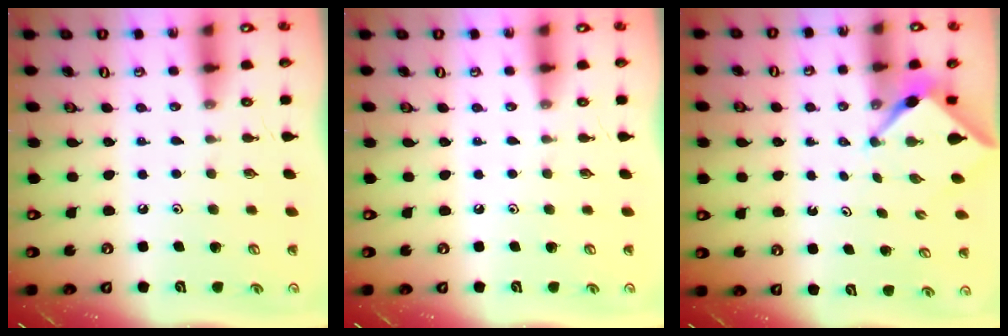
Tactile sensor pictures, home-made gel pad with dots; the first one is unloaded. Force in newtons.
{"total": 0.0}
{"total": 3.0, "press": 3.0, "slide": 0.3}